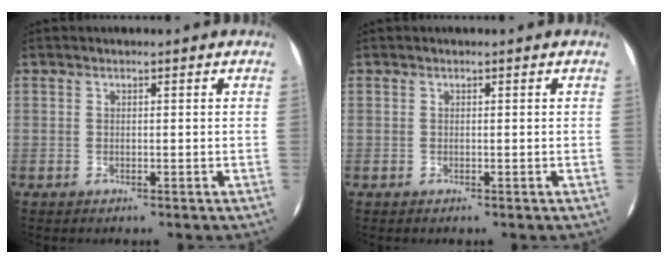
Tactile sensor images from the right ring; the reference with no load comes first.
{"total": 0.0}